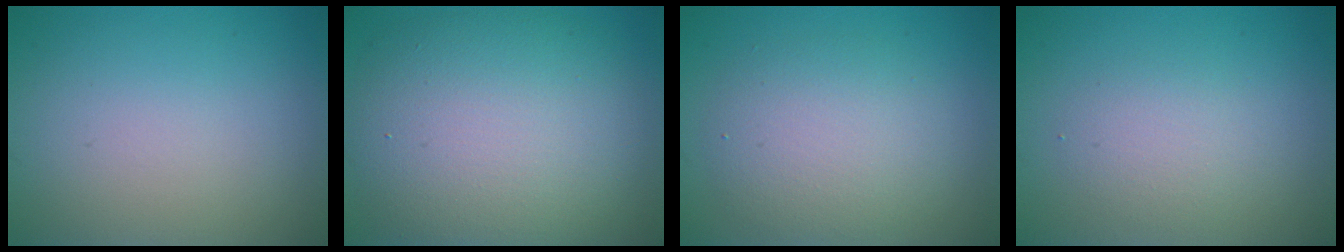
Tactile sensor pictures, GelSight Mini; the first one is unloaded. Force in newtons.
{"total": 11.3, "press": 11.3, "slide": 0.8}
{"total": 4.4, "press": 4.4, "slide": 0.3}
{"total": 2.1, "press": 2.1, "slide": 0.0}